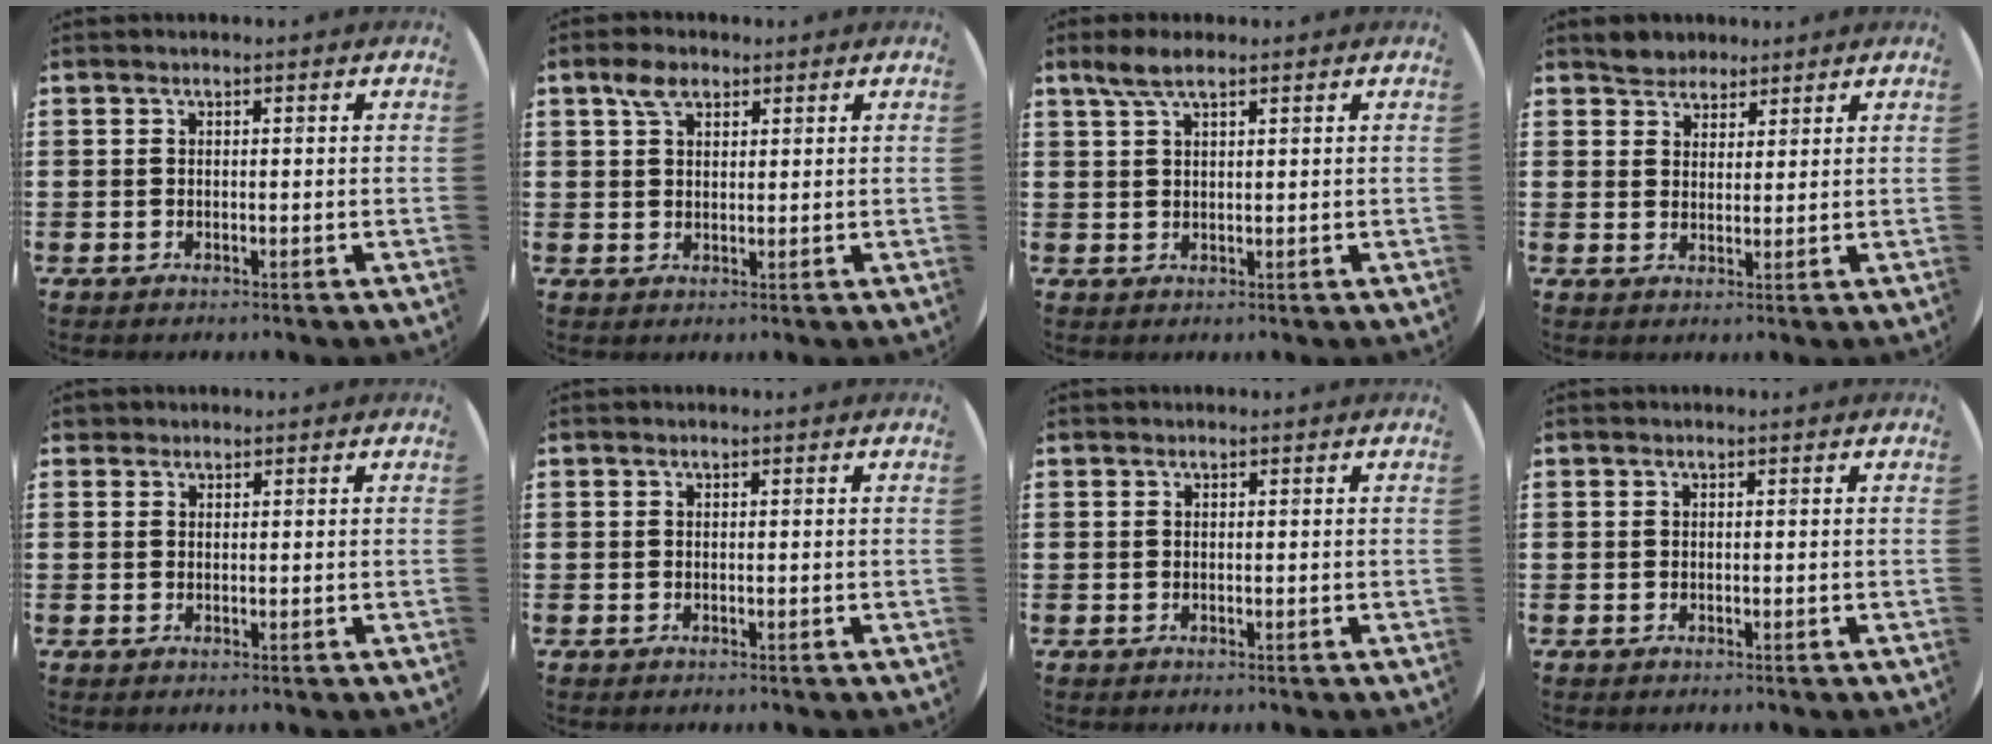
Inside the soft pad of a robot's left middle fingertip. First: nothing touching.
{"total": 3.6, "force": [2.3, 1.8, 2.0], "torque": [-0.035, 0.004, 0.041]}
{"total": 3.4, "force": [2.4, 0.9, 2.2], "torque": [-0.048, 0.005, 0.043]}
{"total": 3.0, "force": [2.7, 1.2, -0.5], "torque": [0.008, 0.000, 0.051]}
{"total": 0.8, "force": [0.8, 0.3, -0.1], "torque": [0.000, 0.002, 0.015]}
{"total": 0.0}
{"total": 0.0}
{"total": 0.0}